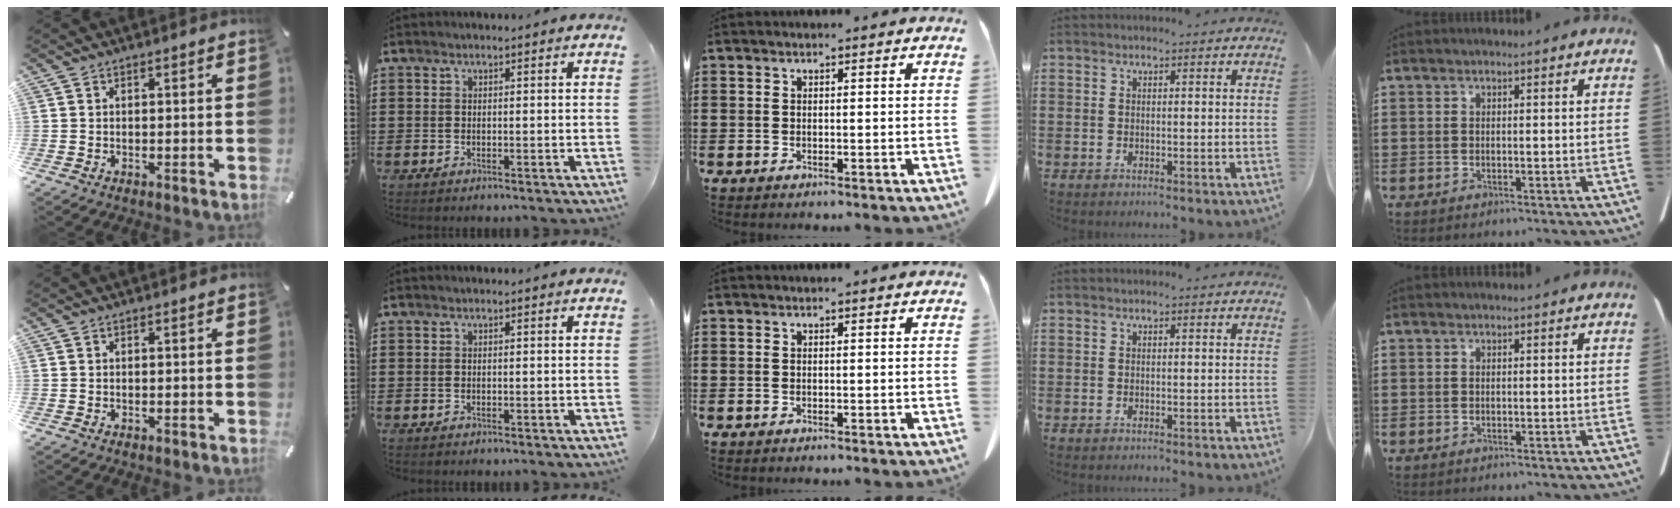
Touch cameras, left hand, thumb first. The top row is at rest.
{}